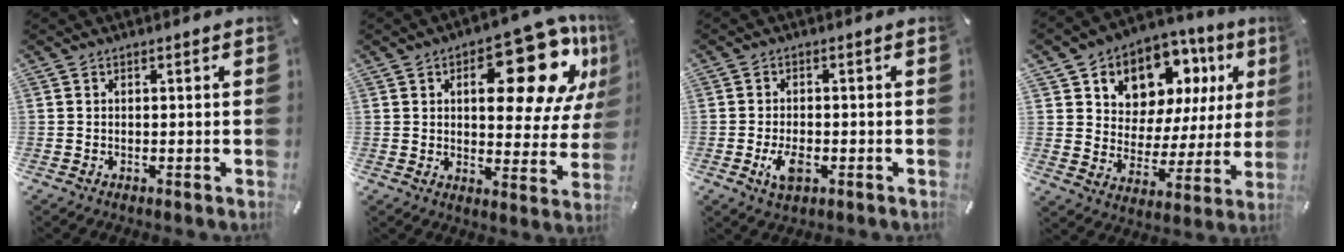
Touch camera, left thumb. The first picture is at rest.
{"total": 21.6, "force": [10.0, 10.4, 16.1], "torque": [-0.191, -0.068, 0.157]}
{"total": 4.9, "force": [-1.7, 2.7, 3.7], "torque": [-0.070, 0.001, -0.032]}
{"total": 11.2, "force": [7.4, 7.8, 3.3], "torque": [-0.052, -0.073, 0.133]}